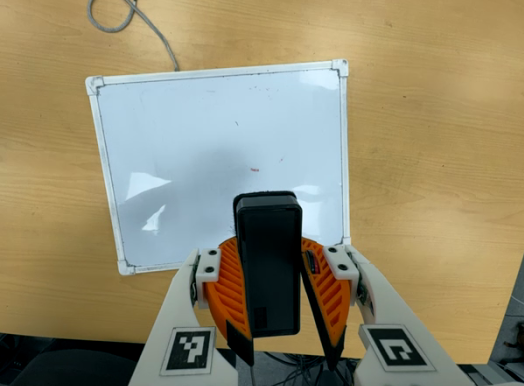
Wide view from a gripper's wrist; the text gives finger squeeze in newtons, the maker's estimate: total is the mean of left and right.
{"total": 9.8, "left": 9.9, "right": 9.7}